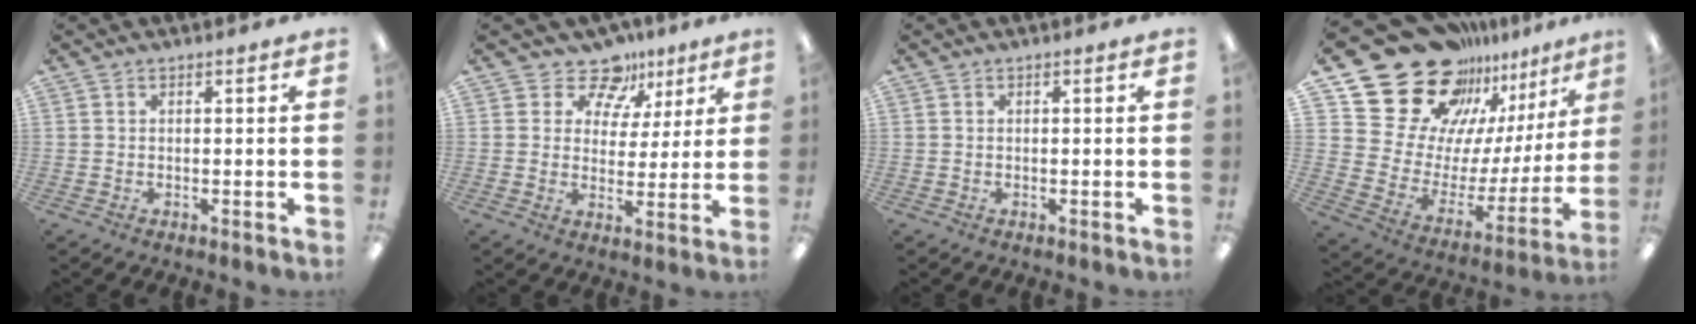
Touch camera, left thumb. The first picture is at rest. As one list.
[{"total": 10.5, "force": [7.5, 6.8, 2.9], "torque": [-0.052, -0.046, 0.139]}, {"total": 0.0}, {"total": 27.3, "force": [20.8, 14.8, 9.7], "torque": [-0.164, -0.147, 0.397]}]